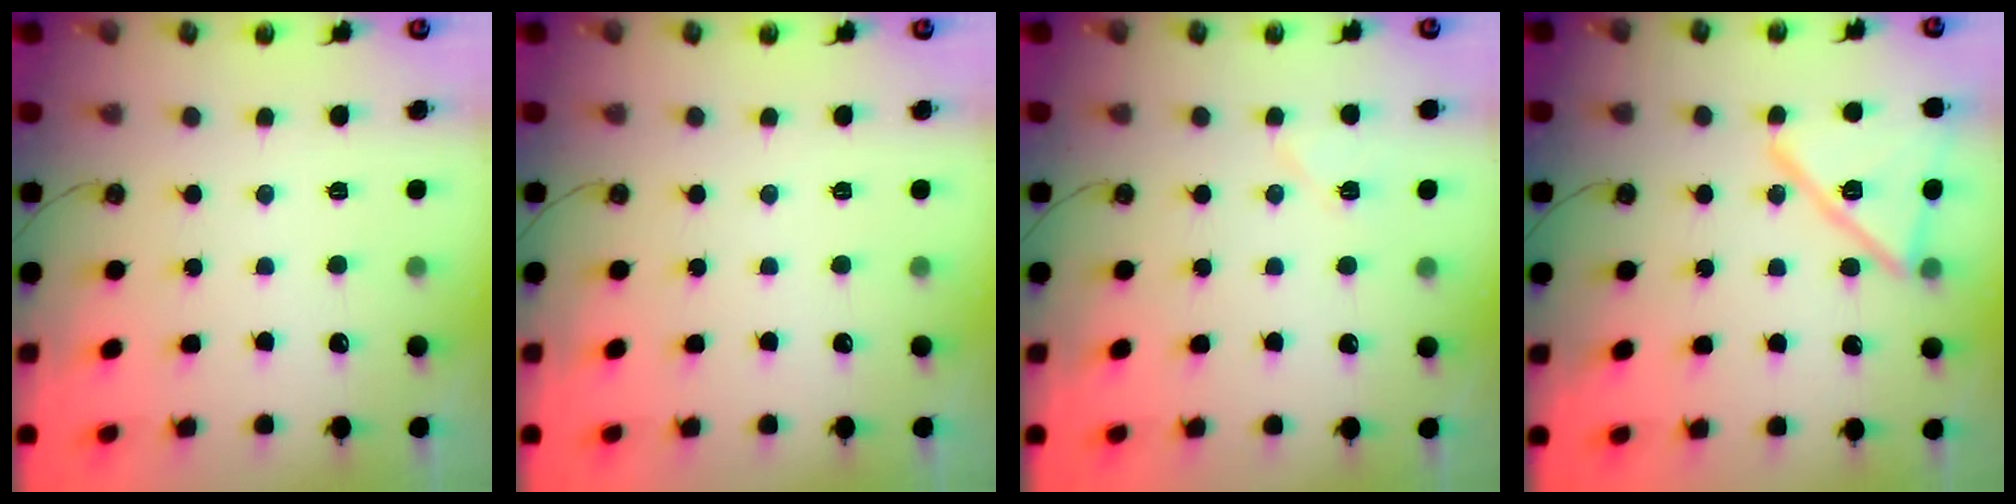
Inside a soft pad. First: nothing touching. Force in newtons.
{"total": 0.0}
{"total": 5.7, "press": 5.6, "slide": 1.4}
{"total": 16.3, "press": 16.3, "slide": 0.4}